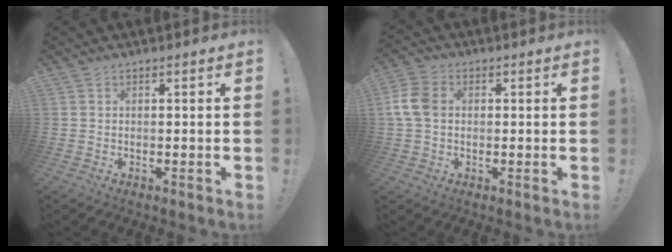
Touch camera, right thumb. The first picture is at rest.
{"total": 8.3, "force": [0.8, 6.0, 5.7], "torque": [-0.122, 0.009, 0.017]}